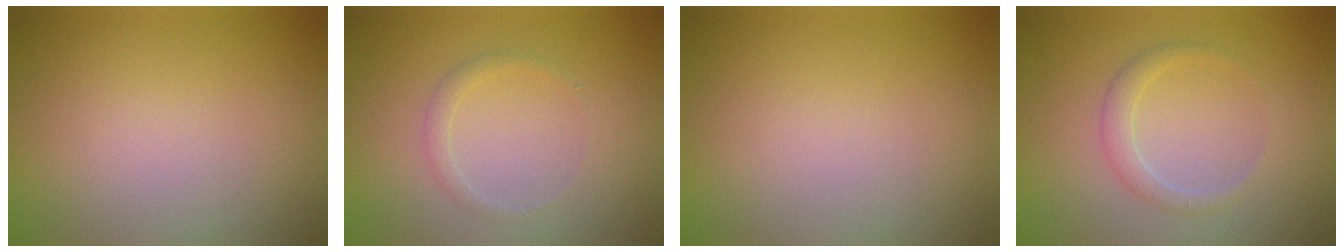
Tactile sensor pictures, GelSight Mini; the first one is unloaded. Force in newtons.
{"total": 1.1, "press": 1.1, "slide": 0.0}
{"total": 0.0}
{"total": 1.7, "press": 1.7, "slide": 0.0}